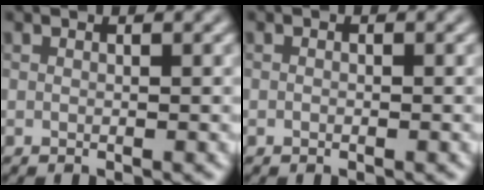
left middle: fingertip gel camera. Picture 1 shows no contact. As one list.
[{"total": 0.6, "force": [-0.6, 0.0, -0.1], "torque": [-0.002, 0.001, -0.006]}]